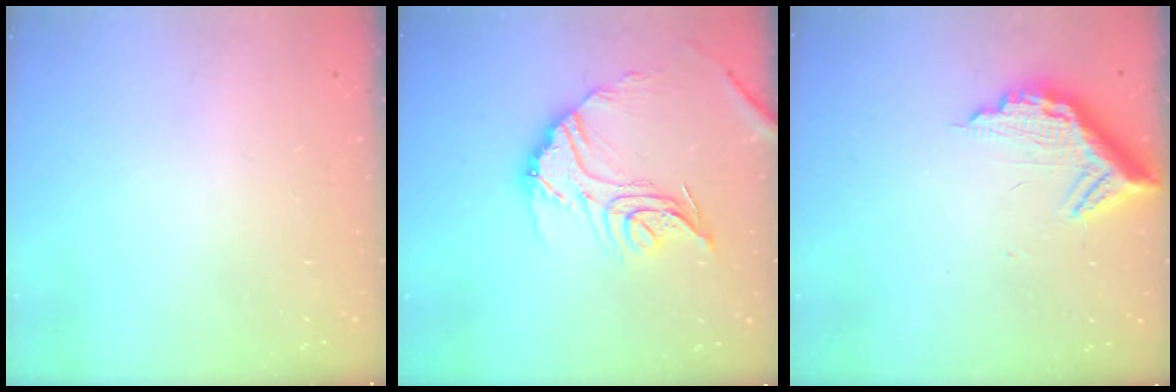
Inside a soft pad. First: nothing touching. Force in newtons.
{"total": 17.1, "press": 17.0, "slide": 1.7}
{"total": 11.6, "press": 11.5, "slide": 1.1}